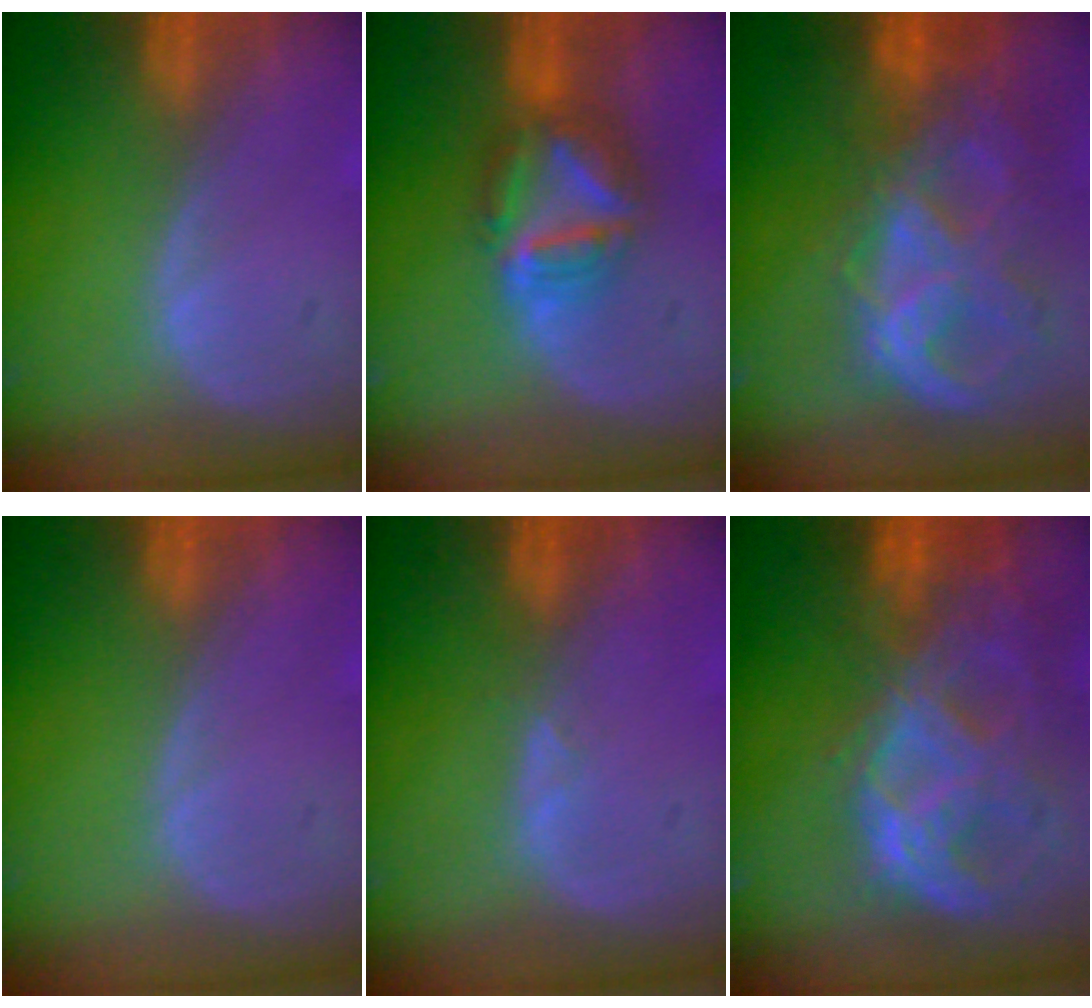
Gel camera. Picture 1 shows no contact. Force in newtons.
{"total": 7.5, "press": 6.5, "slide": 3.9}
{"total": 10.6, "press": 8.9, "slide": 5.7}
{"total": 0.0}
{"total": 0.9, "press": 0.9, "slide": 0.3}
{"total": 11.3, "press": 9.6, "slide": 6.1}